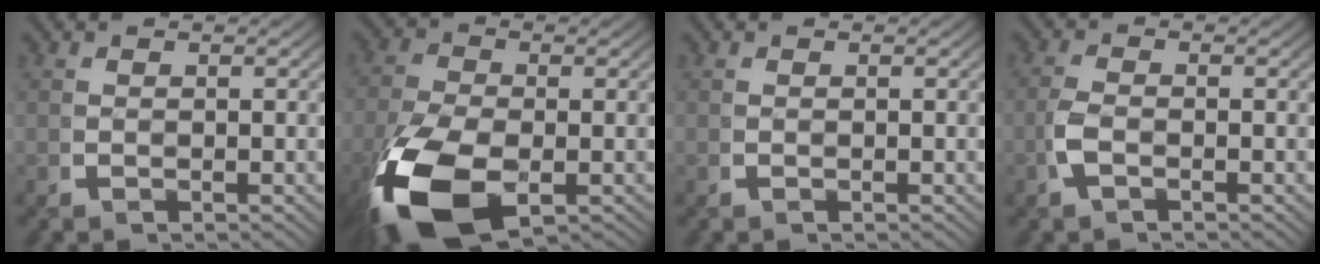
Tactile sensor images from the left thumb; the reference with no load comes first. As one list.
[{"total": 10.1, "force": [-3.5, 5.8, 7.6], "torque": [-0.177, -0.038, -0.041]}, {"total": 0.0}, {"total": 1.9, "force": [-0.9, 1.1, 1.3], "torque": [-0.039, -0.006, -0.018]}]